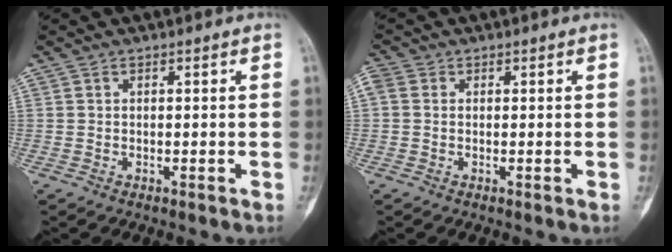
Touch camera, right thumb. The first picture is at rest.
{"total": 2.0, "force": [0.5, 1.4, 1.4], "torque": [-0.041, 0.009, 0.006]}